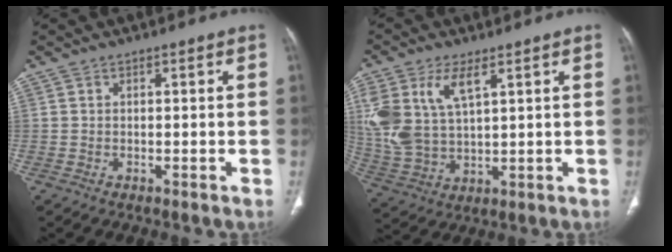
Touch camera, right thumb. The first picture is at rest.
{"total": 13.4, "force": [5.3, 6.9, 10.2], "torque": [-0.230, -0.008, 0.119]}